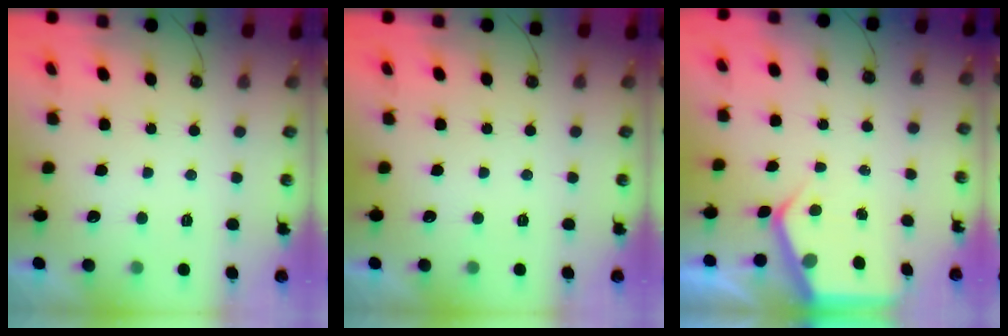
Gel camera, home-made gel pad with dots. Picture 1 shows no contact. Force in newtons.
{"total": 0.0}
{"total": 4.6, "press": 4.6, "slide": 0.5}